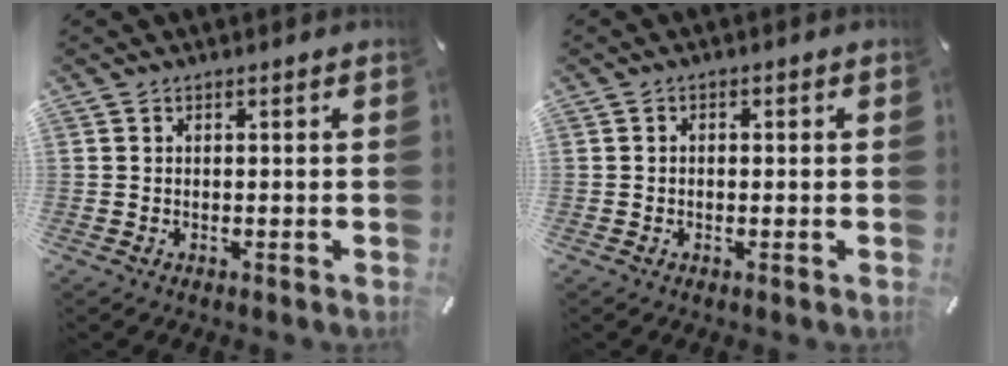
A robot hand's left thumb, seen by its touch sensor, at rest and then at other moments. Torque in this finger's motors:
{"motor_torque": [-0.06, -0.27, 0.00, 0.06, 0.00]}